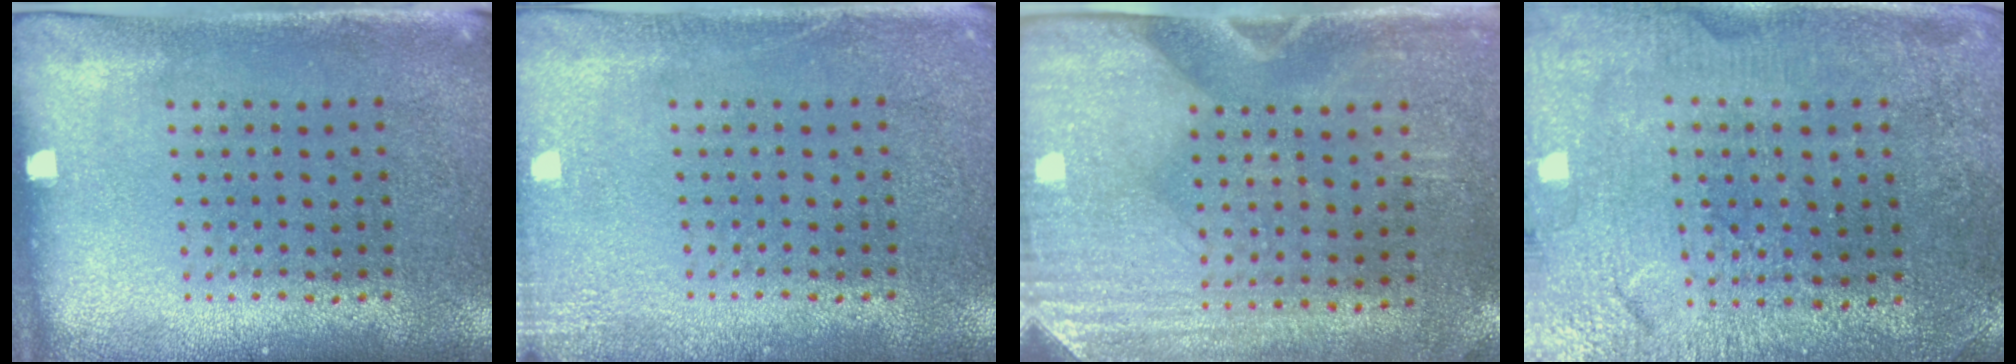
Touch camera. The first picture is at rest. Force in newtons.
{"total": 1.9, "press": 1.9, "slide": 0.3}
{"total": 3.0, "press": 2.6, "slide": 1.5}
{"total": 1.5, "press": 1.5, "slide": 0.2}